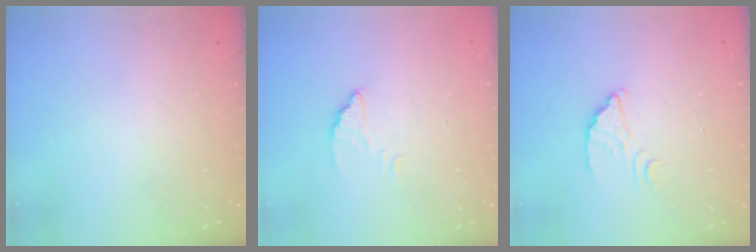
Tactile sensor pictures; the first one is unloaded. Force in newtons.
{"total": 1.8, "press": 1.8, "slide": 0.1}
{"total": 3.0, "press": 3.0, "slide": 0.0}